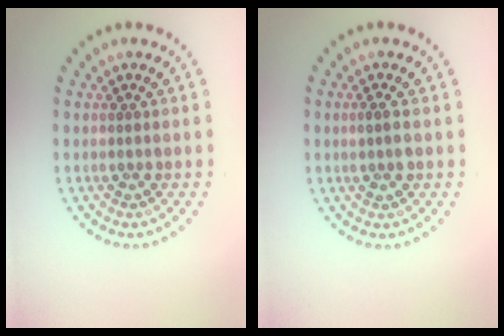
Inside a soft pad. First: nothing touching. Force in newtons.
{"total": 1.3, "press": 1.3, "slide": 0.3}